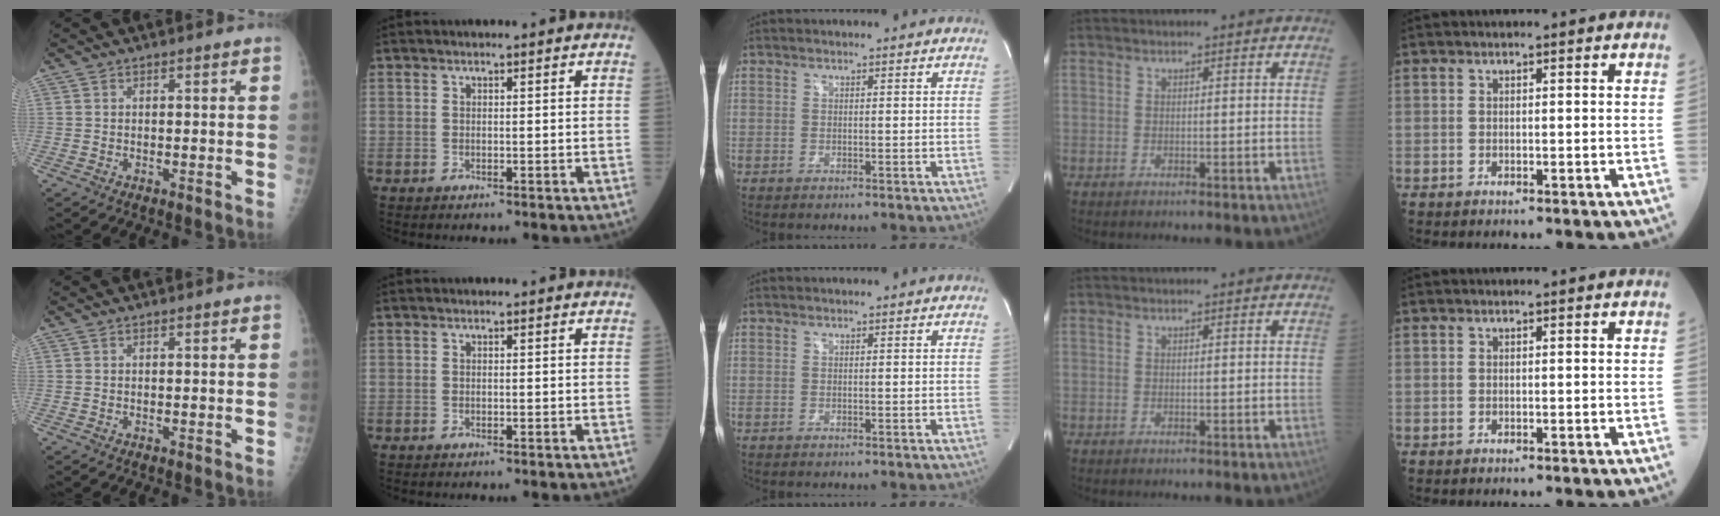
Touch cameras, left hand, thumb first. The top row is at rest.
{}